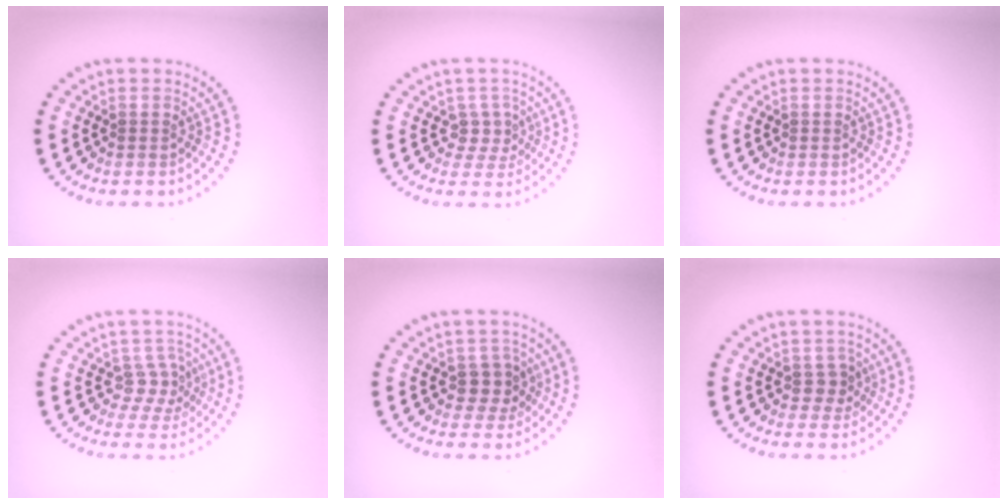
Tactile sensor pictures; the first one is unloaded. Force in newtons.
{"total": 1.8, "press": 1.3, "slide": 1.3}
{"total": 0.0}
{"total": 2.2, "press": 1.5, "slide": 1.6}
{"total": 2.2, "press": 1.9, "slide": 1.2}
{"total": 1.6, "press": 1.3, "slide": 0.8}